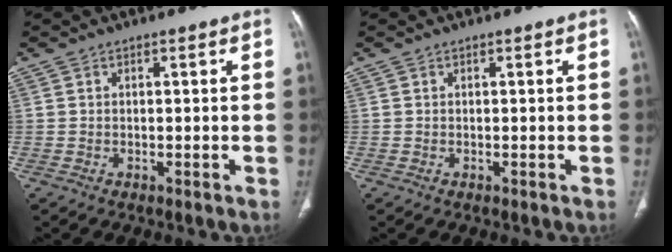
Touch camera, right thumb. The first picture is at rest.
{"total": 0.0}